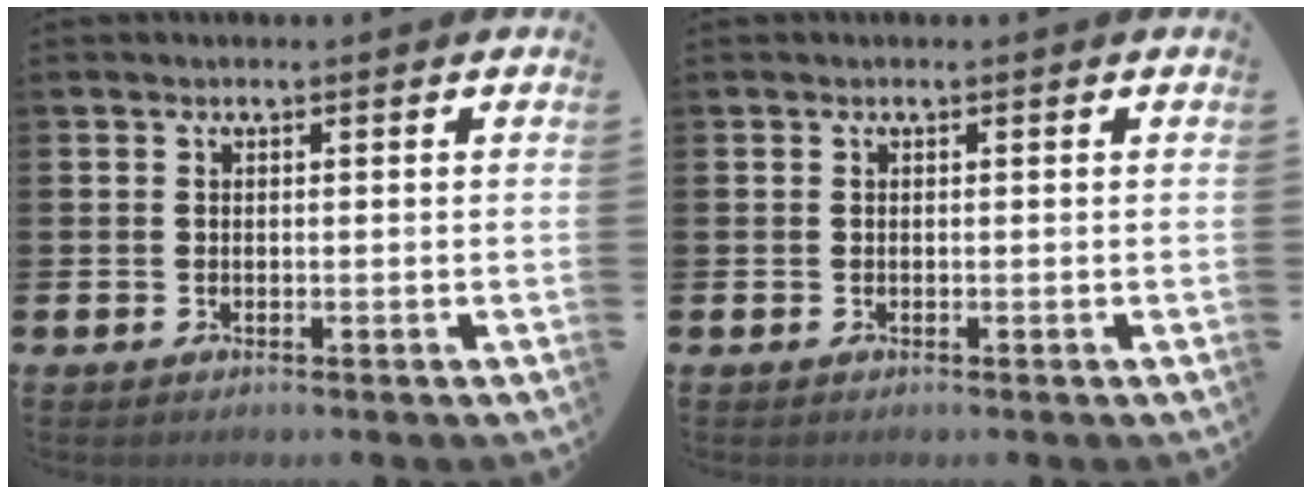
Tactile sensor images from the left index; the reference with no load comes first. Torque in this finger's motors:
{"motor_torque": [-0.01, -0.01, 0.00, 0.00]}